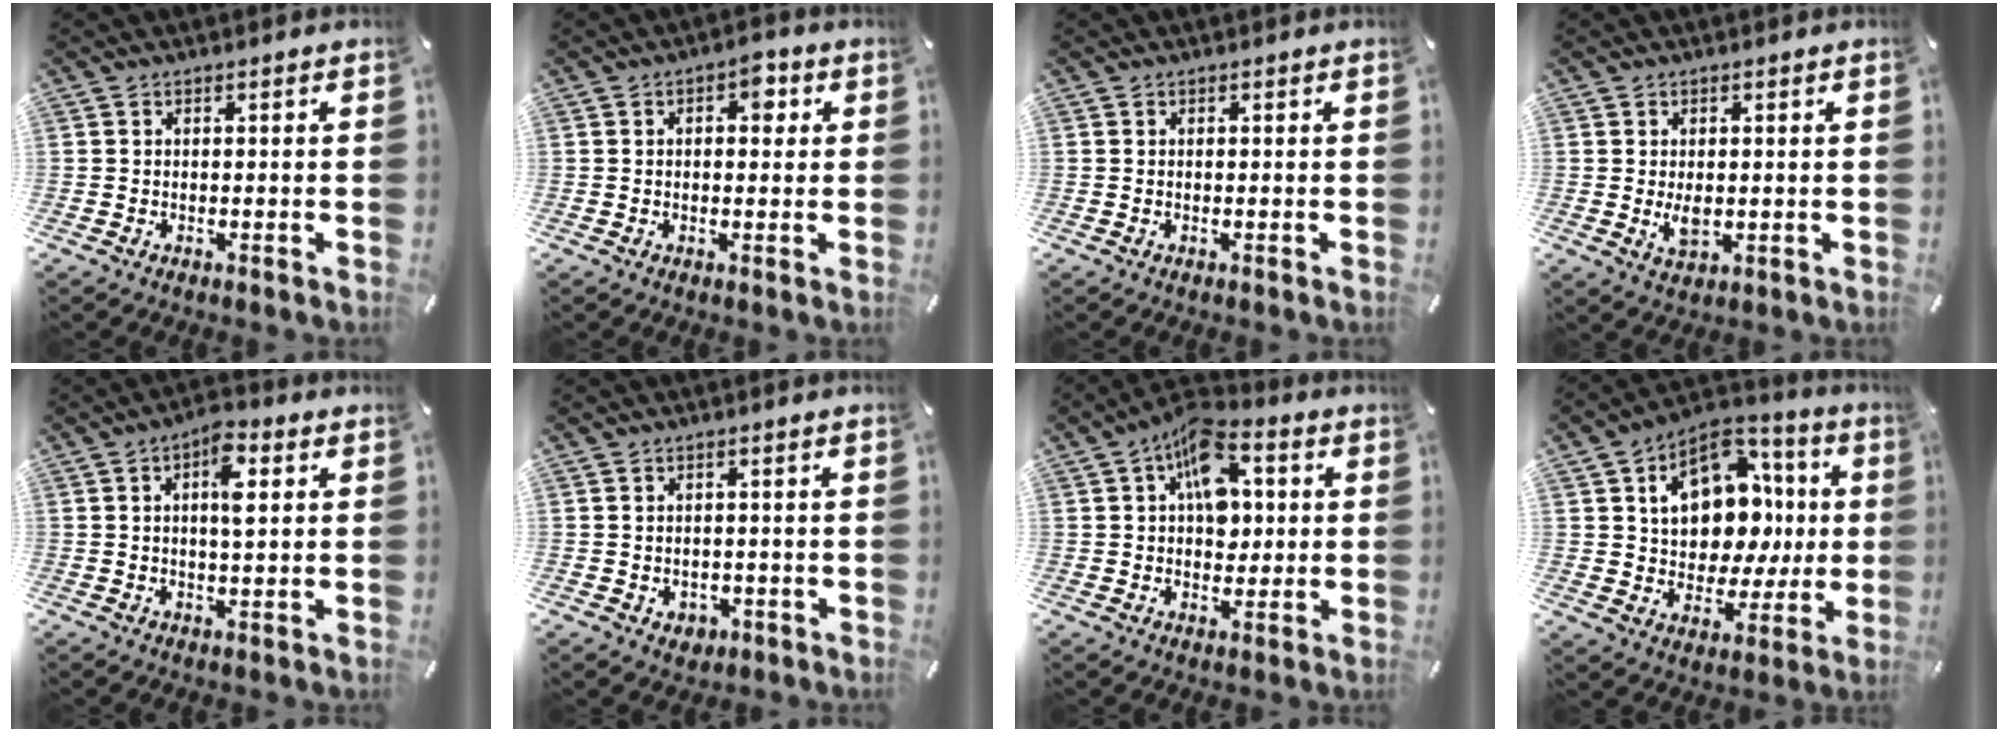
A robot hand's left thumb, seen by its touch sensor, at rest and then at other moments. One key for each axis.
{"total": 4.6, "fx": 1.2, "fy": 2.7, "fz": 3.6, "tx": -0.035, "ty": -0.004, "tz": 0.009}
{"total": 0.0}
{"total": 3.9, "fx": 0.0, "fy": 2.6, "fz": 3.0, "tx": -0.061, "ty": -0.005, "tz": -0.003}
{"total": 7.3, "fx": 2.1, "fy": 3.0, "fz": 6.3, "tx": -0.096, "ty": -0.002, "tz": 0.028}
{"total": 2.7, "fx": -0.5, "fy": 2.5, "fz": 0.8, "tx": -0.007, "ty": 0.002, "tz": -0.011}
{"total": 12.0, "fx": 3.5, "fy": 8.0, "fz": 8.3, "tx": -0.116, "ty": -0.007, "tz": 0.064}
{"total": 16.5, "fx": 4.2, "fy": 12.6, "fz": 9.7, "tx": -0.137, "ty": -0.025, "tz": 0.084}